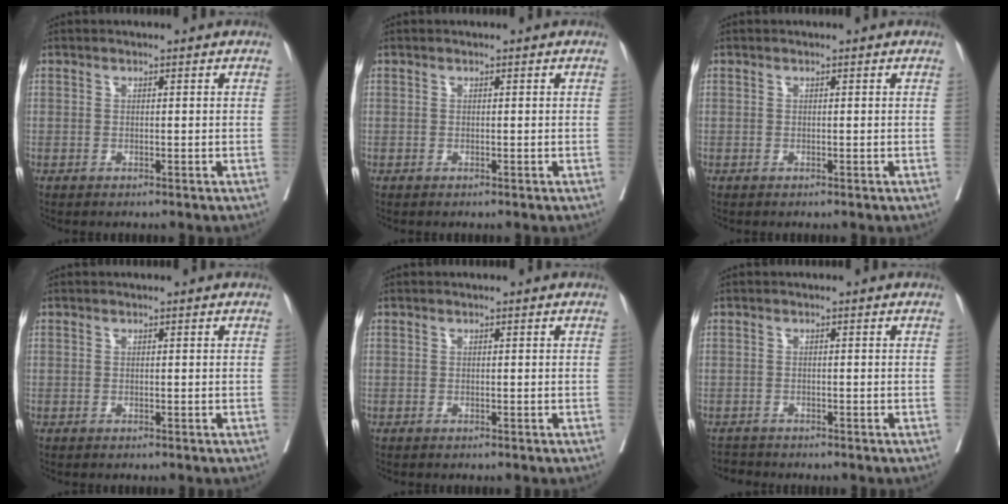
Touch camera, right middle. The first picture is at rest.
{"total": 0.0}
{"total": 0.0}
{"total": 0.0}
{"total": 0.0}
{"total": 1.6, "force": [-1.5, 0.2, -0.4], "torque": [0.007, -0.007, -0.027]}